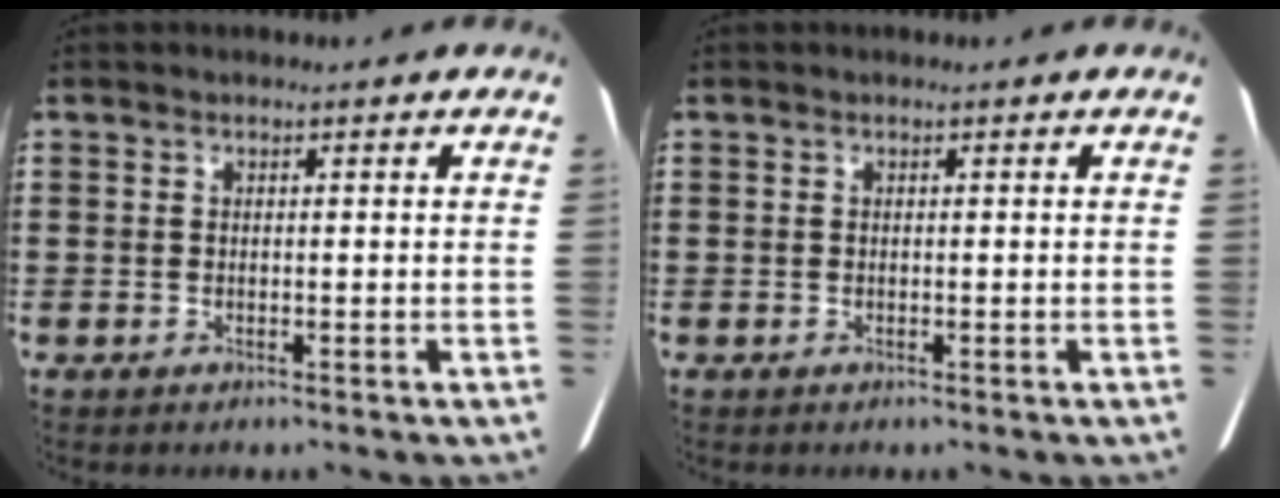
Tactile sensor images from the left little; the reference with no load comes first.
{"total": 0.0}